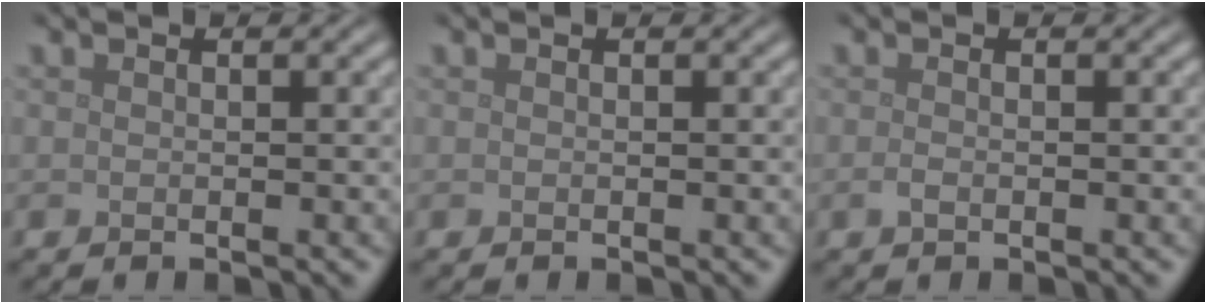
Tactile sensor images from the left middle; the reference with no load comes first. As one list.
[{"total": 0.0}, {"total": 0.7, "force": [-0.3, 0.3, 0.6], "torque": [-0.014, -0.002, -0.007]}]